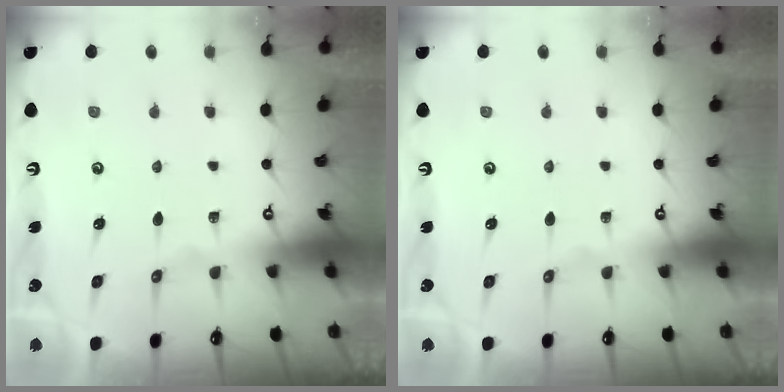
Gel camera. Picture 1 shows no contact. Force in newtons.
{"total": 0.0}